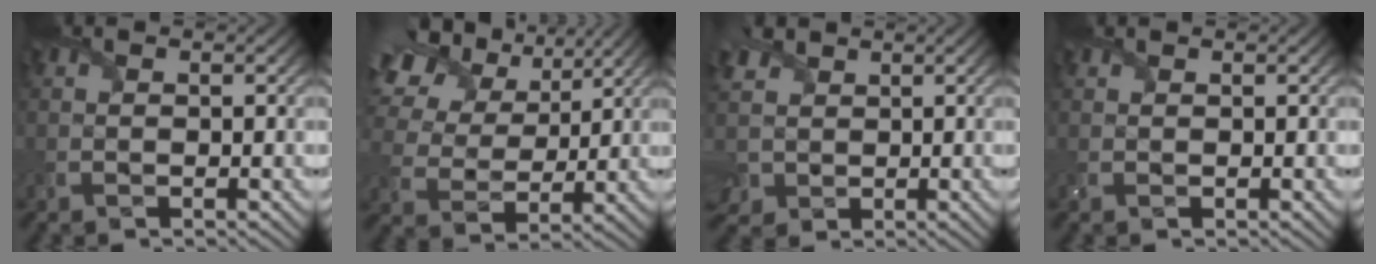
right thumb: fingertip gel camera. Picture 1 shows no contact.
{"total": 14.4, "force": [7.8, 8.9, 8.2], "torque": [-0.233, 0.038, 0.132]}
{"total": 5.3, "force": [1.3, 4.6, 2.2], "torque": [-0.094, 0.001, 0.019]}
{"total": 0.8, "force": [0.7, 0.3, 0.1], "torque": [-0.010, 0.003, 0.017]}